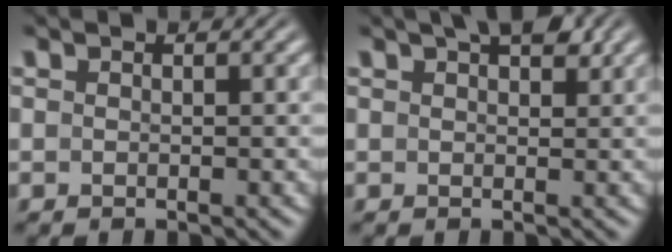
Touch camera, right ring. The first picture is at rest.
{"total": 2.6, "force": [1.9, 0.7, 1.7], "torque": [-0.016, 0.000, 0.033]}